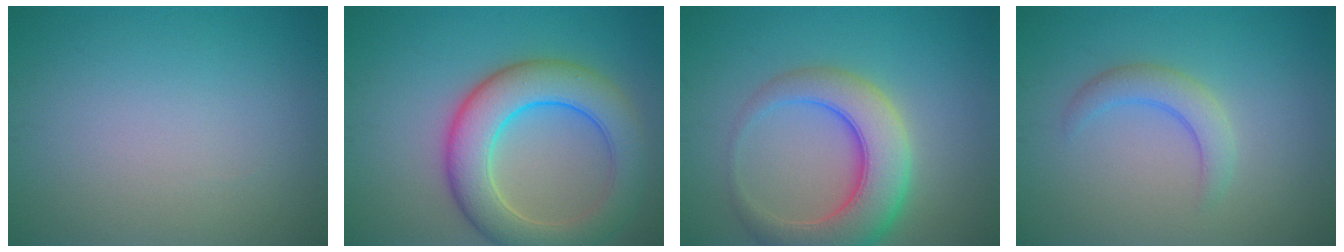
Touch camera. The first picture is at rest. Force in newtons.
{"total": 8.3, "press": 8.3, "slide": 0.5}
{"total": 7.4, "press": 7.3, "slide": 0.6}
{"total": 2.6, "press": 2.6, "slide": 0.2}